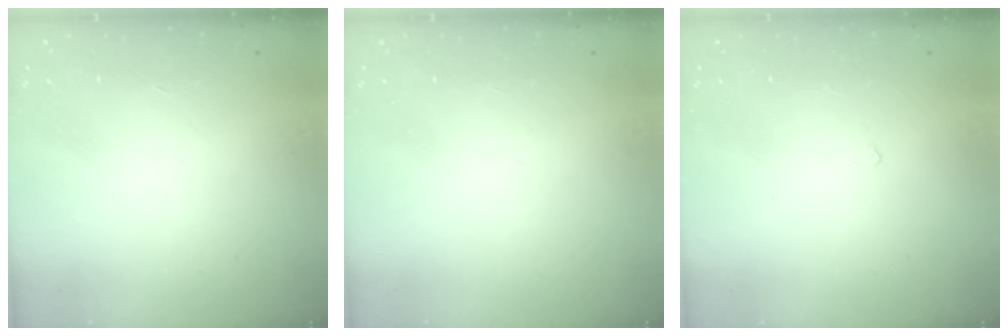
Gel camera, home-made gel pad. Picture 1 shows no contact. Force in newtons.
{"total": 0.0}
{"total": 2.1, "press": 2.1, "slide": 0.4}